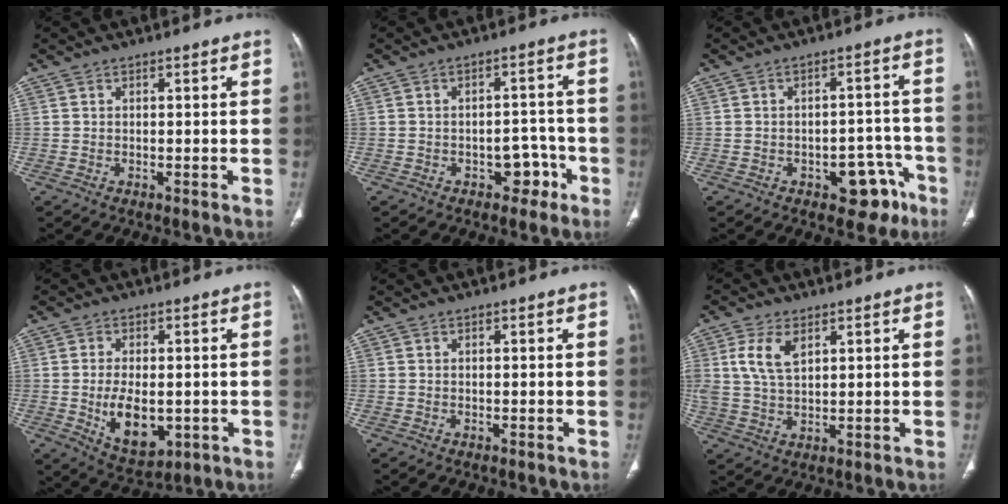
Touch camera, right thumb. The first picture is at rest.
{"total": 5.3, "force": [-2.8, 3.6, 2.6], "torque": [-0.003, 0.038, -0.035]}
{"total": 8.9, "force": [-4.7, 5.2, 5.5], "torque": [-0.028, 0.043, -0.053]}
{"total": 10.0, "force": [-1.6, 5.8, 8.0], "torque": [-0.118, -0.009, -0.011]}
{"total": 0.0}
{"total": 6.9, "force": [2.8, 3.7, 5.2], "torque": [-0.109, -0.005, 0.059]}